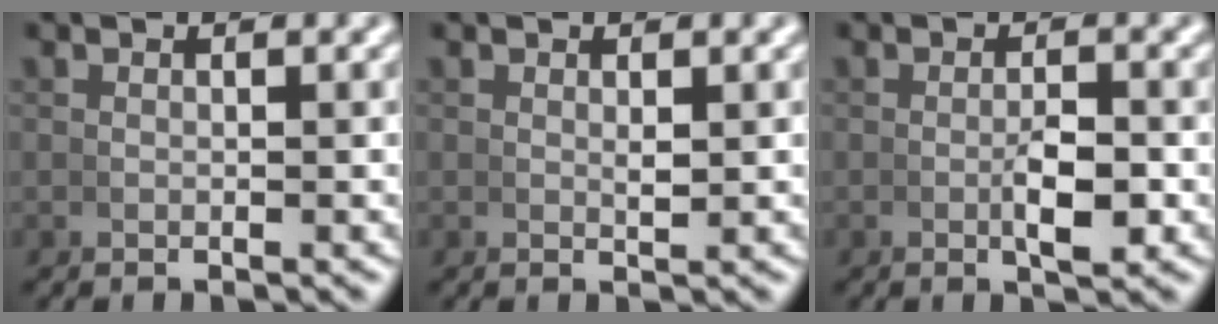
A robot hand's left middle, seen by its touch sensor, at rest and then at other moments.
{"total": 0.8, "force": [0.4, 0.2, 0.7], "torque": [-0.010, -0.002, 0.010]}
{"total": 2.6, "force": [-0.6, 0.8, 2.4], "torque": [-0.038, -0.001, -0.010]}